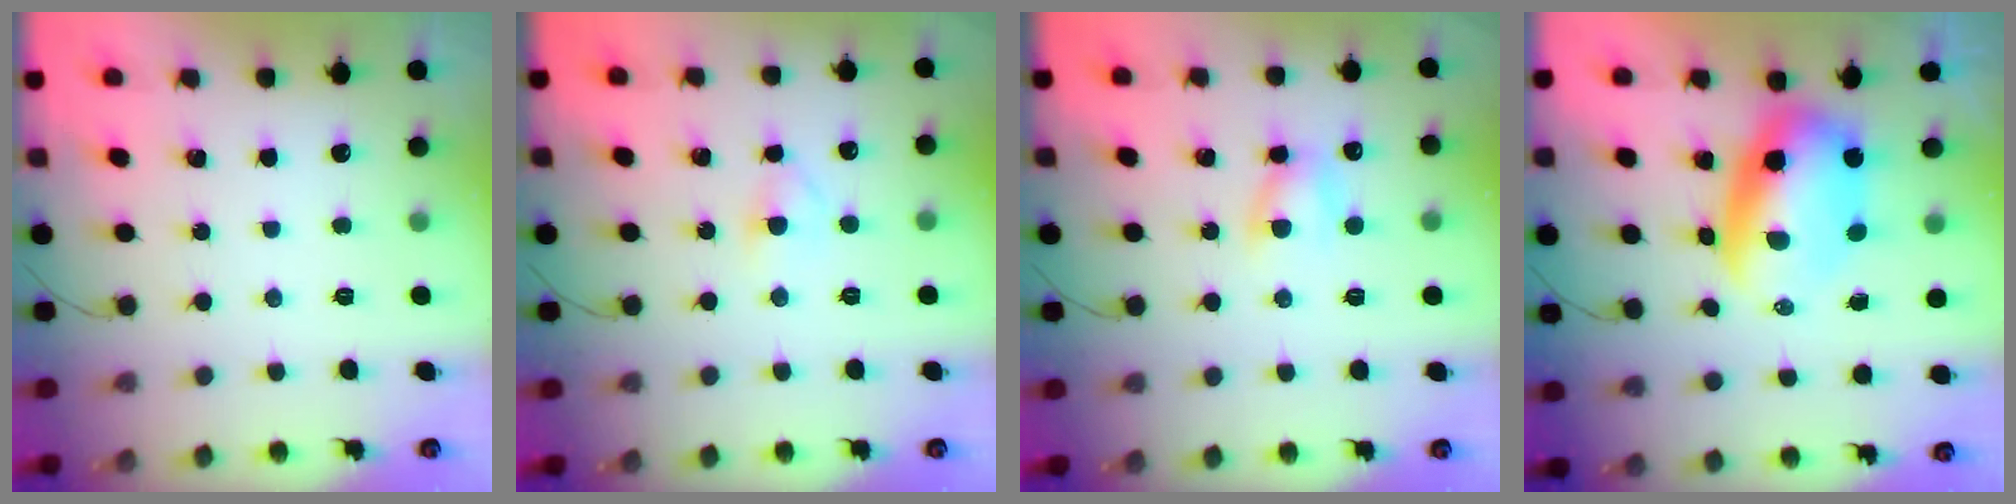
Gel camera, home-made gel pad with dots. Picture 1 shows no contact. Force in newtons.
{"total": 3.4, "press": 3.2, "slide": 1.2}
{"total": 5.9, "press": 5.8, "slide": 1.4}
{"total": 9.0, "press": 8.7, "slide": 2.2}